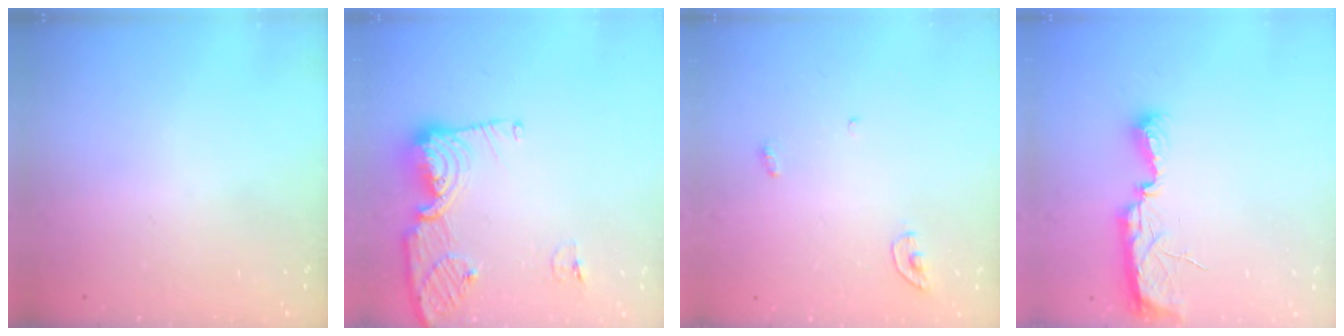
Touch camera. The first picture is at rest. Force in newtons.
{"total": 11.7, "press": 11.7, "slide": 1.2}
{"total": 3.6, "press": 3.5, "slide": 0.4}
{"total": 8.1, "press": 8.0, "slide": 1.2}